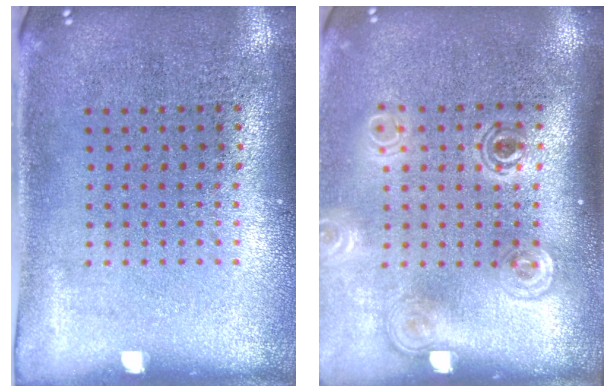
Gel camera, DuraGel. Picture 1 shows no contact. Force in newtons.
{"total": 1.8, "press": 1.3, "slide": 1.2}